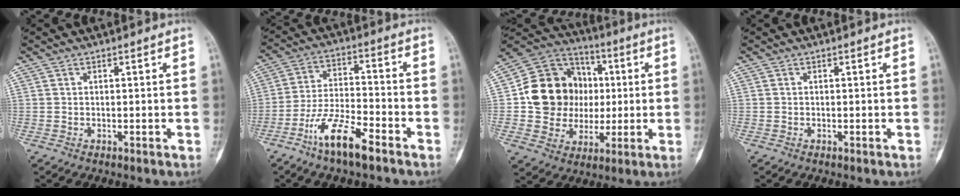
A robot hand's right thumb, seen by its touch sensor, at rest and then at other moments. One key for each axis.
{"total": 11.1, "fx": -7.0, "fy": 3.0, "fz": 8.1, "tx": -0.164, "ty": 0.041, "tz": -0.131}
{"total": 18.3, "fx": 0.9, "fy": 15.8, "fz": 9.3, "tx": -0.118, "ty": 0.030, "tz": 0.027}
{"total": 0.0}